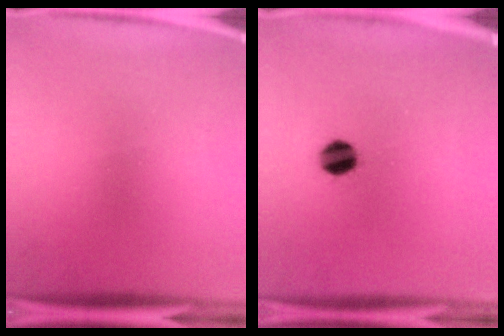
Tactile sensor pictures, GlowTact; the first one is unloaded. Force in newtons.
{"total": 6.0}